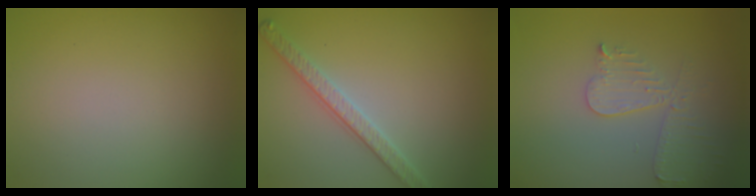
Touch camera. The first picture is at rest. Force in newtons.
{"total": 2.8, "press": 2.8, "slide": 0.7}
{"total": 3.6, "press": 3.2, "slide": 1.6}